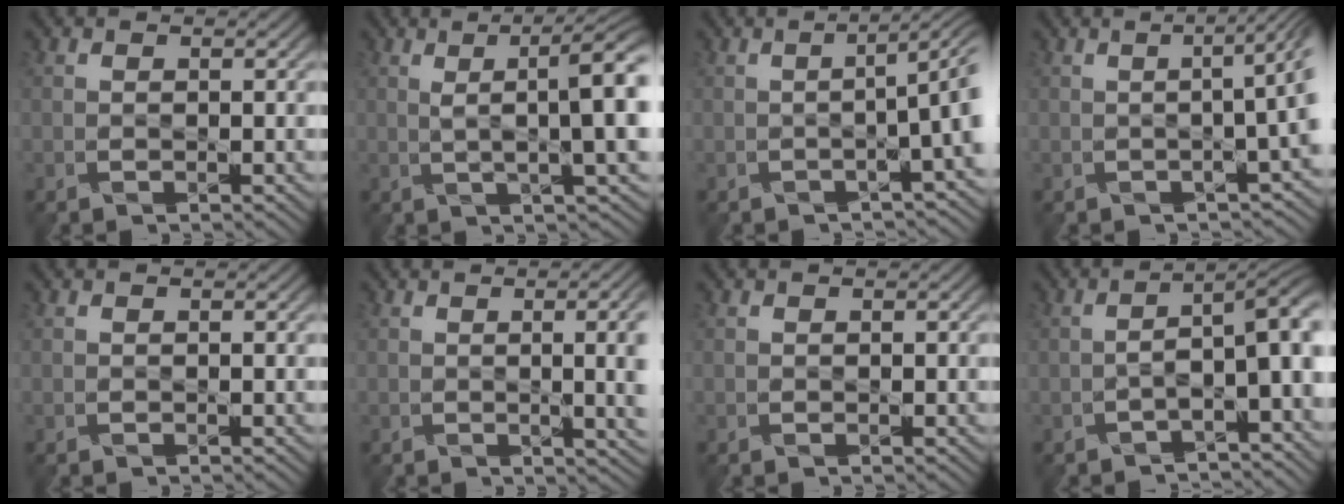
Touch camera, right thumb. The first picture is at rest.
{"total": 7.9, "force": [1.8, 1.2, 7.6], "torque": [-0.107, 0.016, 0.031]}
{"total": 5.9, "force": [-1.3, 0.8, 5.7], "torque": [-0.068, 0.010, -0.021]}
{"total": 7.3, "force": [-0.8, 1.8, 7.0], "torque": [-0.065, 0.009, -0.018]}
{"total": 0.0}
{"total": 8.5, "force": [-0.2, 3.0, 7.9], "torque": [-0.082, 0.007, 0.011]}
{"total": 0.0}
{"total": 5.4, "force": [-2.3, 1.2, 4.8], "torque": [-0.071, 0.007, -0.037]}